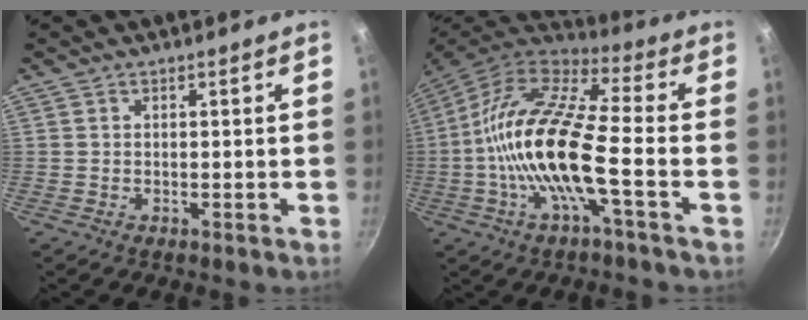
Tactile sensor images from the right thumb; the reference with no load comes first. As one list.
[{"total": 18.4, "force": [-3.4, 5.1, 17.3], "torque": [-0.333, 0.039, -0.085]}]